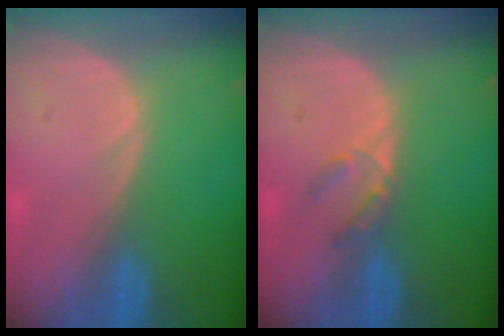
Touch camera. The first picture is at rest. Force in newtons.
{"total": 2.5, "press": 2.3, "slide": 1.0}